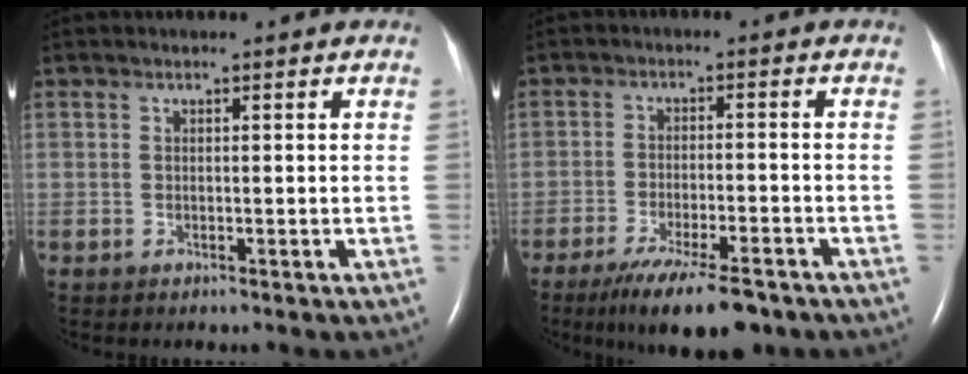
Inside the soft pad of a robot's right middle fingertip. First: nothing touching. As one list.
[{"total": 11.3, "force": [-8.3, 2.1, 7.4], "torque": [-0.122, -0.024, -0.132]}]